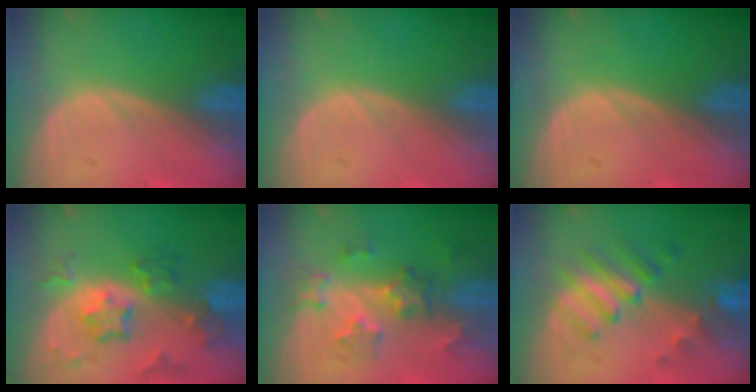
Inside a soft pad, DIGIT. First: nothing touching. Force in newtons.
{"total": 0.0}
{"total": 0.0}
{"total": 8.1, "press": 7.0, "slide": 4.0}
{"total": 6.5, "press": 6.0, "slide": 2.3}
{"total": 7.4, "press": 6.8, "slide": 3.0}